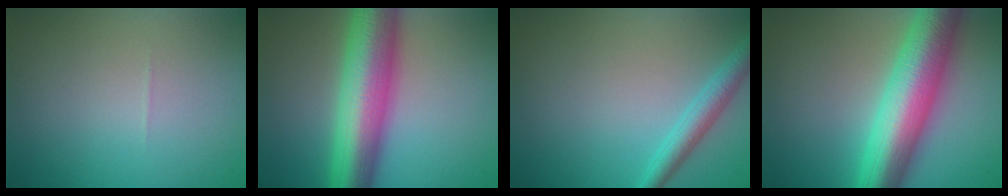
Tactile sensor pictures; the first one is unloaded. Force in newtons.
{"total": 10.7, "press": 10.7, "slide": 0.1}
{"total": 2.7, "press": 2.7, "slide": 0.1}
{"total": 9.8, "press": 9.8, "slide": 0.2}